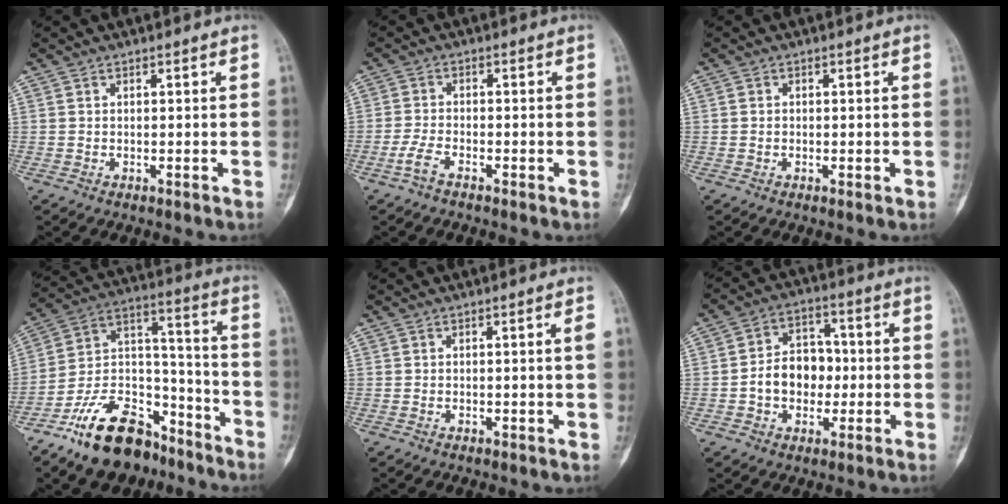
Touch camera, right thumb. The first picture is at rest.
{"total": 3.1, "force": [-2.0, 1.2, 2.1], "torque": [-0.050, 0.007, -0.045]}
{"total": 0.8, "force": [0.0, 0.7, 0.4], "torque": [-0.004, 0.001, -0.002]}
{"total": 20.0, "force": [-13.7, 10.5, 10.1], "torque": [-0.147, 0.105, -0.234]}
{"total": 1.7, "force": [0.1, -0.1, 1.7], "torque": [-0.028, 0.001, 0.002]}
{"total": 9.9, "force": [-1.1, 7.6, 6.3], "torque": [-0.068, 0.028, -0.024]}